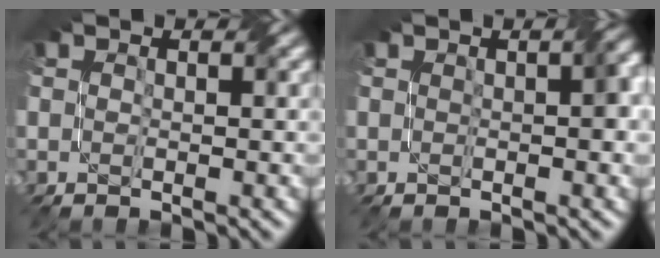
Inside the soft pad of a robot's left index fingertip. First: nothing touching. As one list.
[{"total": 2.3, "force": [0.3, 0.6, 2.2], "torque": [-0.028, 0.009, 0.005]}]